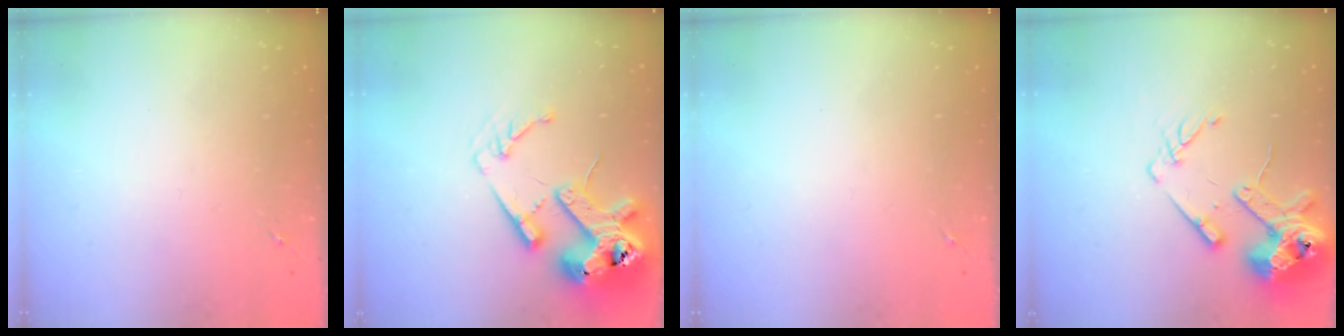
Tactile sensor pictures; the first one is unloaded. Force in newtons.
{"total": 18.0, "press": 17.9, "slide": 2.6}
{"total": 0.0}
{"total": 15.2, "press": 14.9, "slide": 2.8}